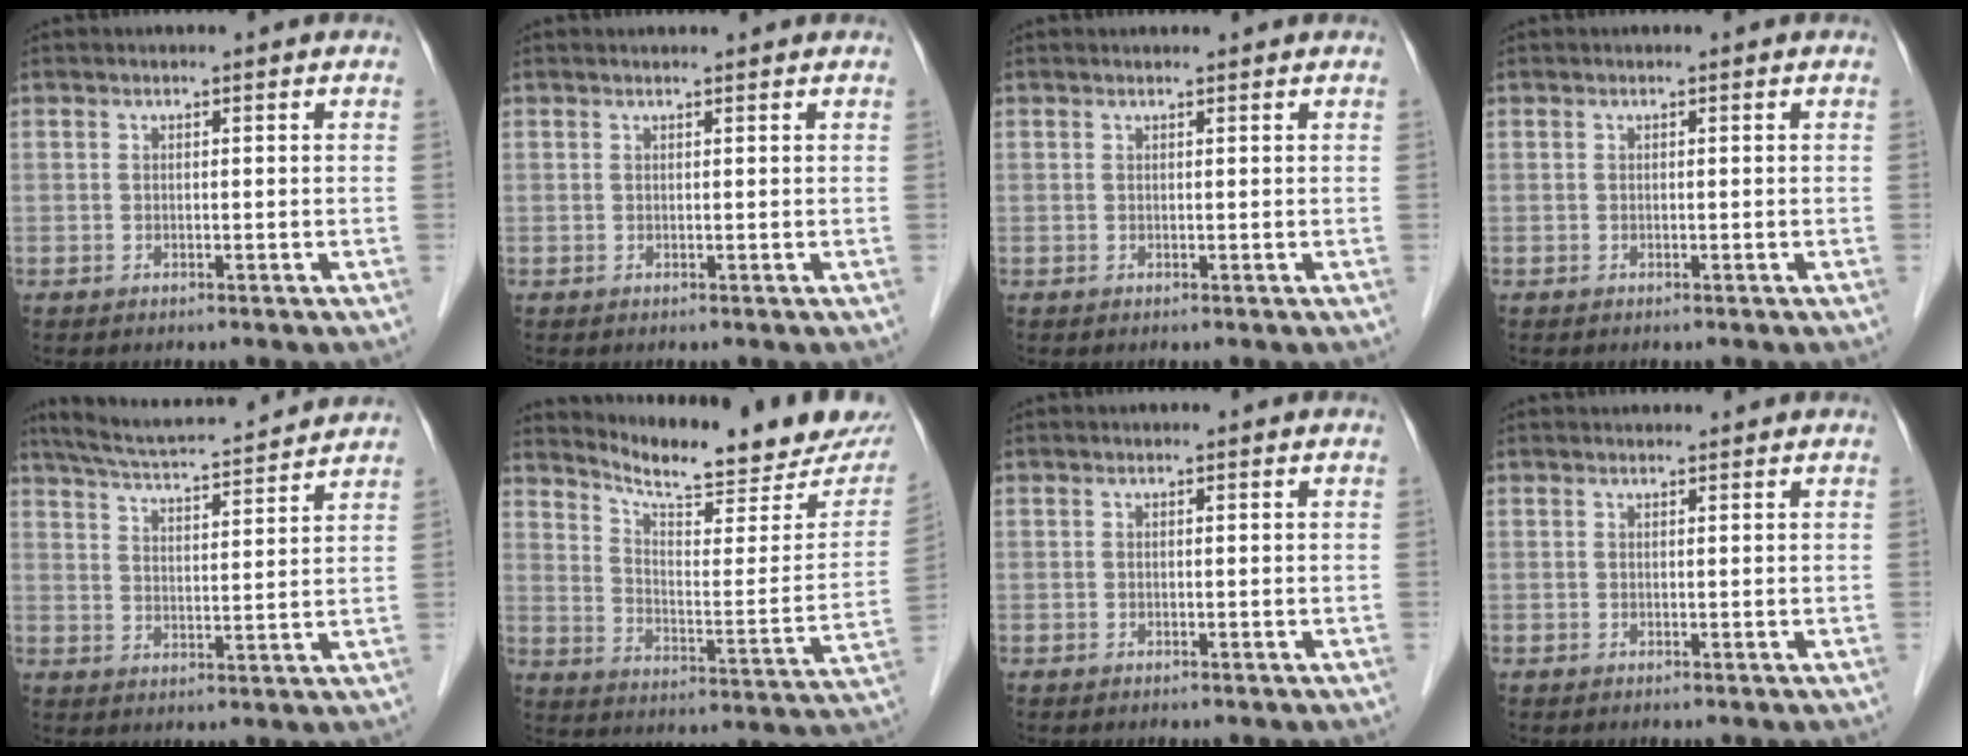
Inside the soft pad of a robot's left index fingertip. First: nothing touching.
{"total": 1.9, "force": [1.8, 0.0, 0.5], "torque": [-0.008, 0.011, 0.020]}
{"total": 1.6, "force": [1.5, 0.0, 0.4], "torque": [-0.008, 0.010, 0.017]}
{"total": 0.0}
{"total": 15.0, "force": [13.9, 0.8, 5.6], "torque": [-0.104, 0.018, 0.206]}
{"total": 18.9, "force": [17.5, 1.9, 7.0], "torque": [-0.112, -0.068, 0.234]}
{"total": 0.0}
{"total": 2.3, "force": [2.2, 0.3, 0.5], "torque": [-0.008, 0.020, 0.028]}